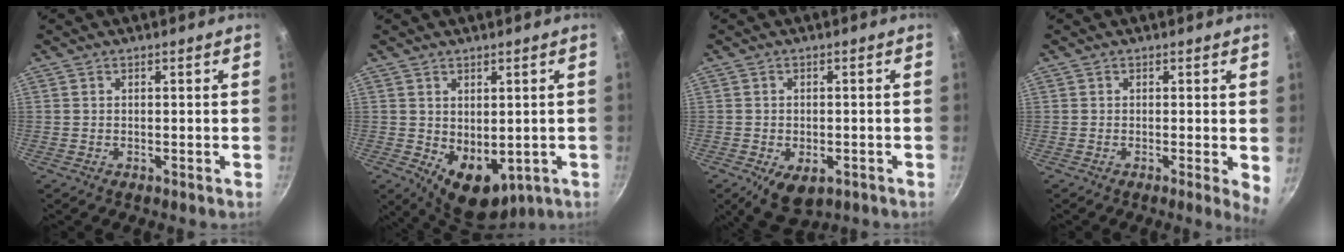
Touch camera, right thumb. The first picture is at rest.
{"total": 9.1, "force": [-0.8, 6.1, 6.6], "torque": [-0.073, -0.014, 0.012]}
{"total": 6.8, "force": [-2.8, 4.1, 4.7], "torque": [-0.061, 0.001, -0.032]}
{"total": 2.9, "force": [0.0, 0.6, 2.9], "torque": [-0.034, -0.007, -0.003]}